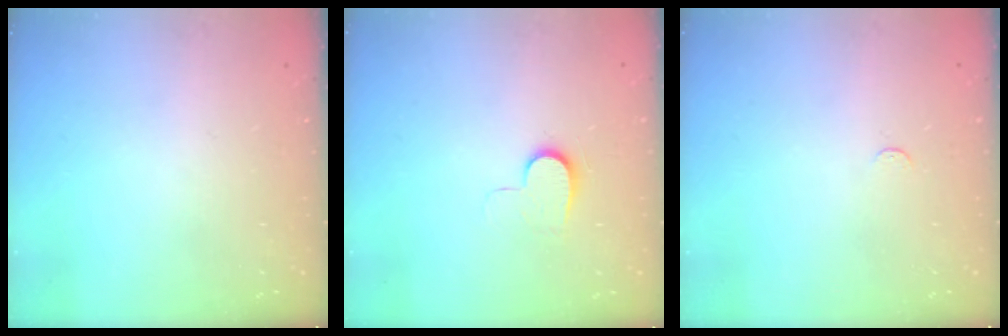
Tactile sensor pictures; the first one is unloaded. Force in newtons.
{"total": 7.8, "press": 7.8, "slide": 0.7}
{"total": 2.7, "press": 2.7, "slide": 0.2}